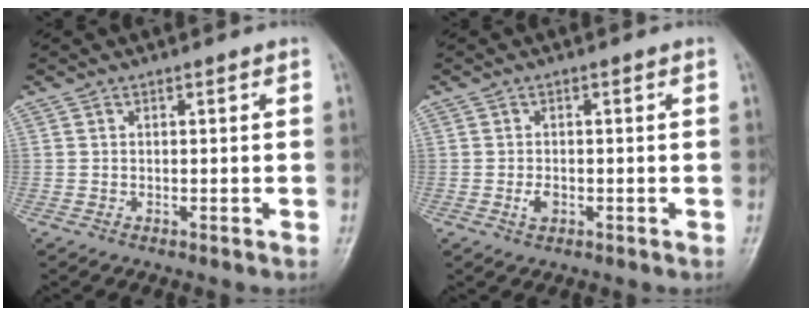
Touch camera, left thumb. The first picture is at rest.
{"total": 2.0, "force": [-0.6, 1.3, 1.4], "torque": [-0.023, 0.000, -0.010]}